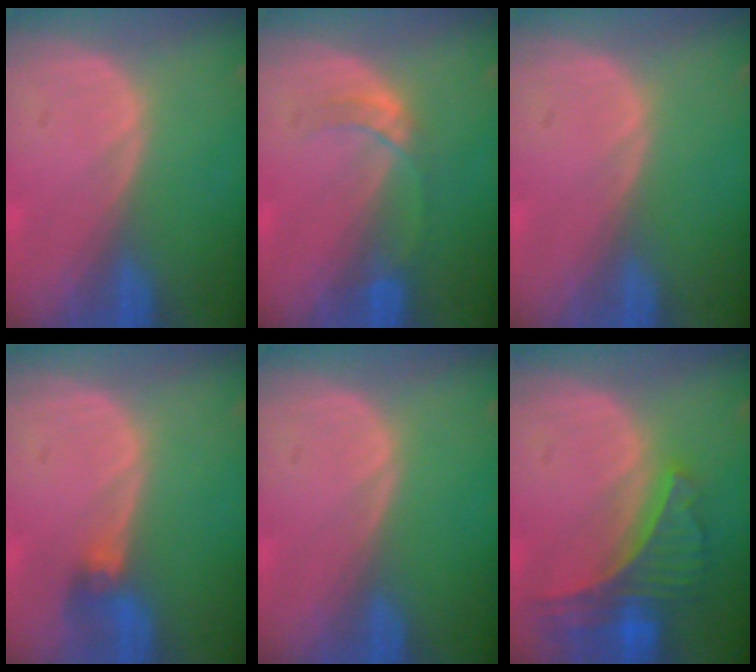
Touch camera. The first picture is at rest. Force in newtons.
{"total": 3.0, "press": 3.0, "slide": 0.3}
{"total": 0.0}
{"total": 2.9, "press": 2.6, "slide": 1.2}
{"total": 0.0}
{"total": 7.8, "press": 6.8, "slide": 3.8}